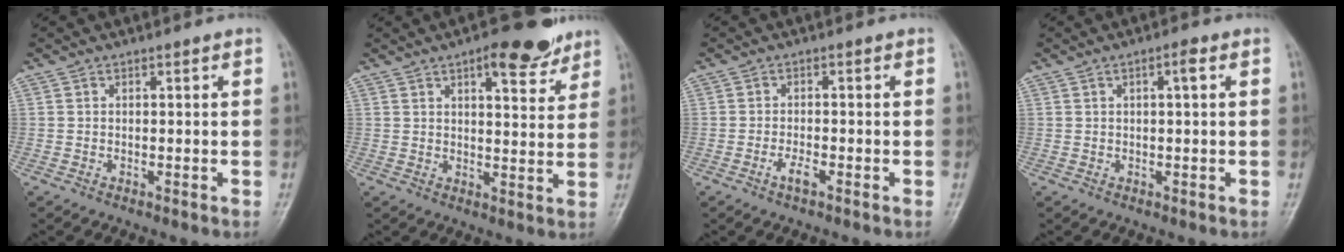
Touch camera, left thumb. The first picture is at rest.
{"total": 9.1, "force": [6.0, 3.1, 6.2], "torque": [-0.063, -0.032, 0.081]}
{"total": 2.3, "force": [-1.3, 0.7, 1.8], "torque": [-0.035, 0.006, -0.025]}
{"total": 2.1, "force": [0.6, 0.4, 1.9], "torque": [-0.035, 0.005, 0.010]}